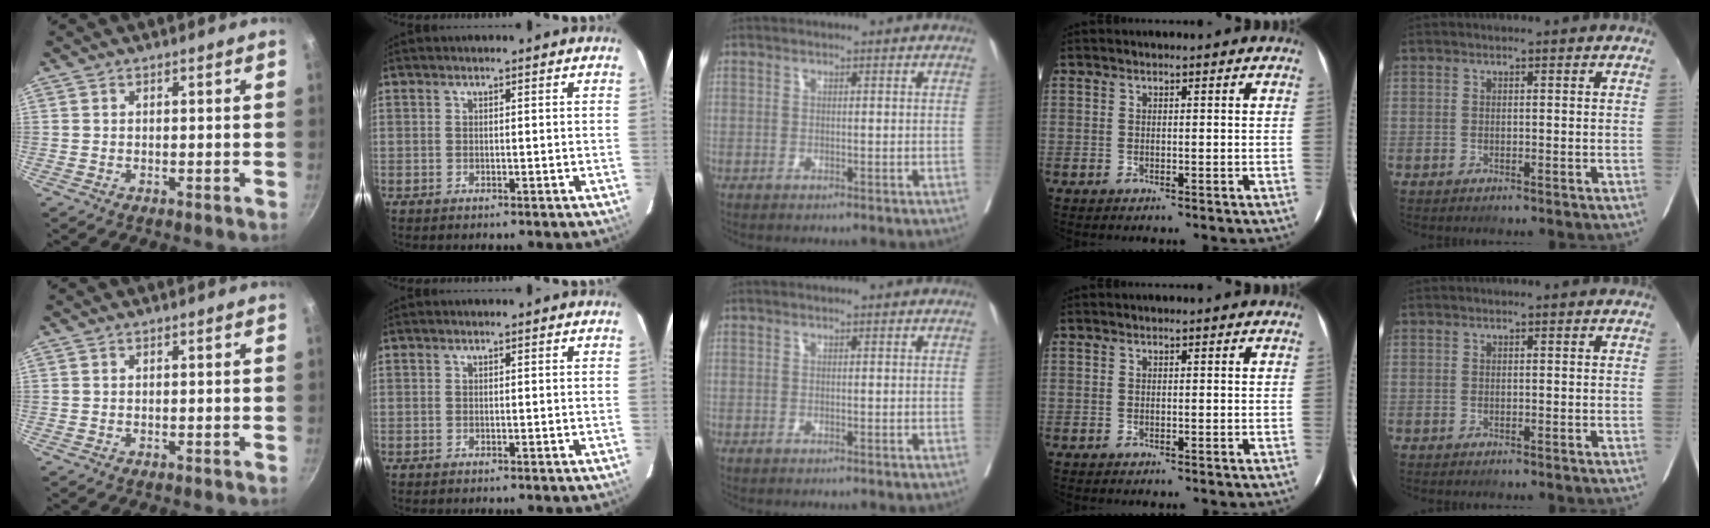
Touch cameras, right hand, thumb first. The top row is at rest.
{}